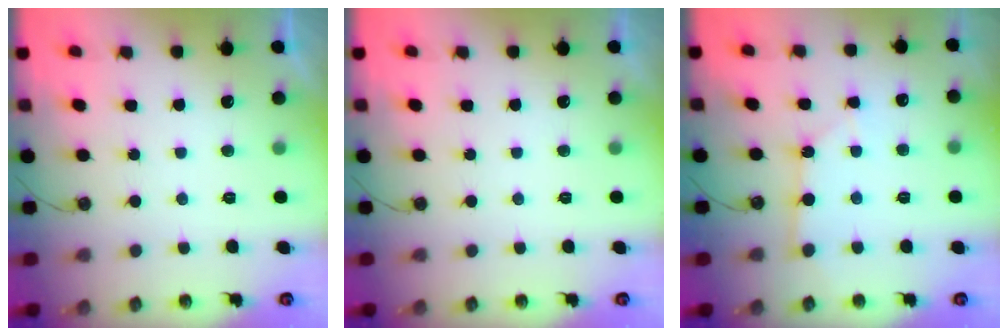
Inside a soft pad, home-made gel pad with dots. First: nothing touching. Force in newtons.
{"total": 0.8, "press": 0.5, "slide": 0.6}
{"total": 2.6, "press": 2.6, "slide": 0.3}